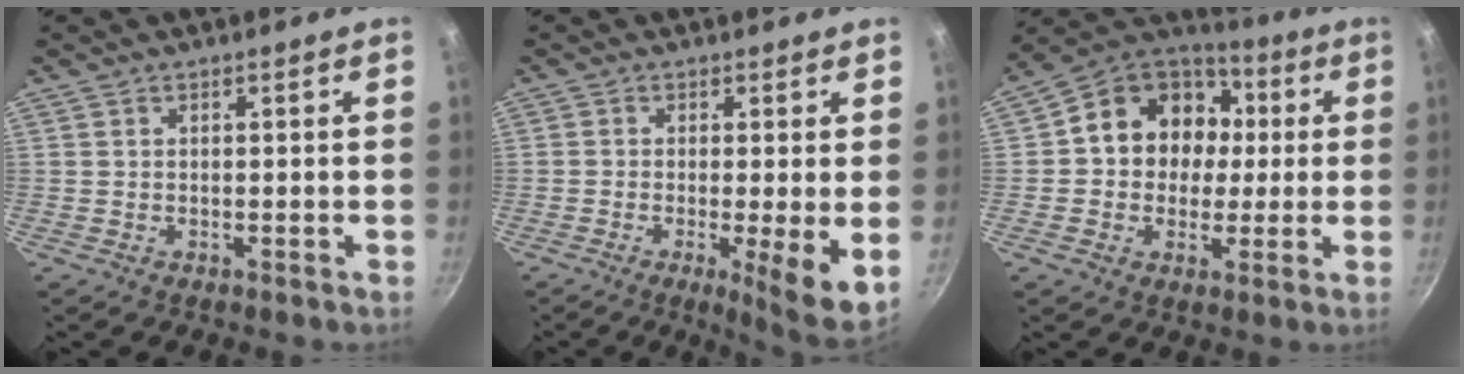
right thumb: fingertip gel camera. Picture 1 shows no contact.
{"total": 8.3, "force": [-1.2, 1.3, 8.1], "torque": [-0.119, -0.016, -0.016]}
{"total": 16.2, "force": [1.7, 13.7, 8.4], "torque": [-0.096, 0.032, 0.013]}